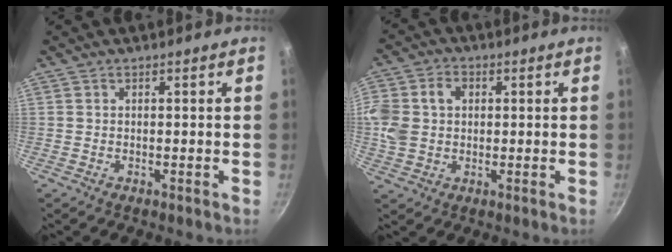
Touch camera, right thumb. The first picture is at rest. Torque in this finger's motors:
{"motor_torque": [1.00, 1.95, 1.22, 0.21, 0.12]}